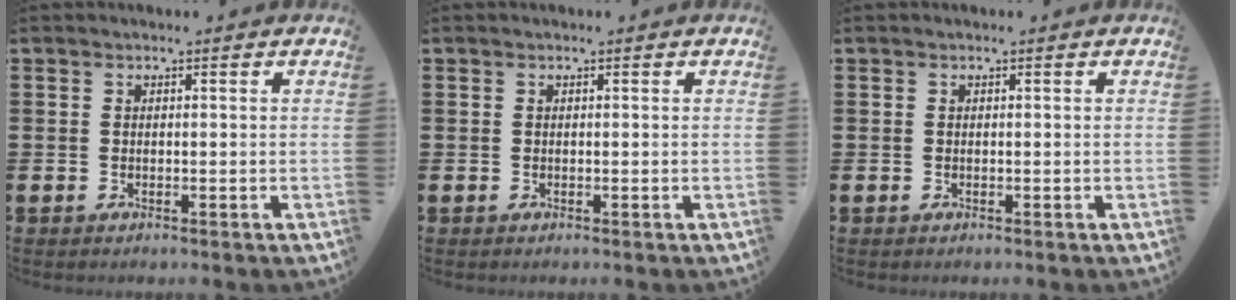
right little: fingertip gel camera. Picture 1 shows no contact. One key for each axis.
{"total": 0.0}
{"total": 0.0}